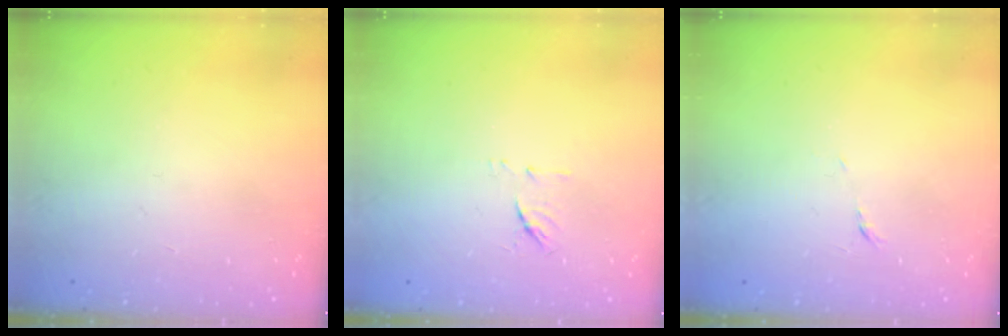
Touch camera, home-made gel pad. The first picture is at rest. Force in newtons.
{"total": 6.8, "press": 6.6, "slide": 1.2}
{"total": 3.9, "press": 3.8, "slide": 0.9}